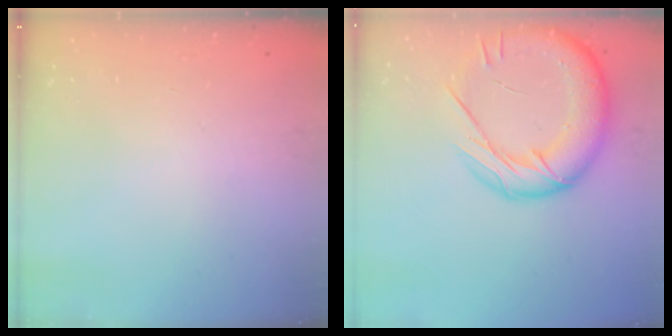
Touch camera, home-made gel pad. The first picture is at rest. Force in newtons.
{"total": 22.3, "press": 22.0, "slide": 3.7}